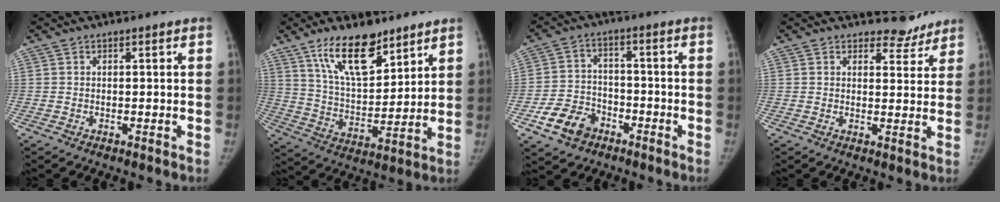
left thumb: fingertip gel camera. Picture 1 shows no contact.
{"total": 14.7, "force": [9.8, 6.2, 9.1], "torque": [-0.120, -0.060, 0.182]}
{"total": 9.3, "force": [-5.2, 6.8, 3.8], "torque": [-0.047, 0.031, -0.091]}
{"total": 4.3, "force": [3.8, 2.1, -0.2], "torque": [0.030, -0.033, 0.043]}